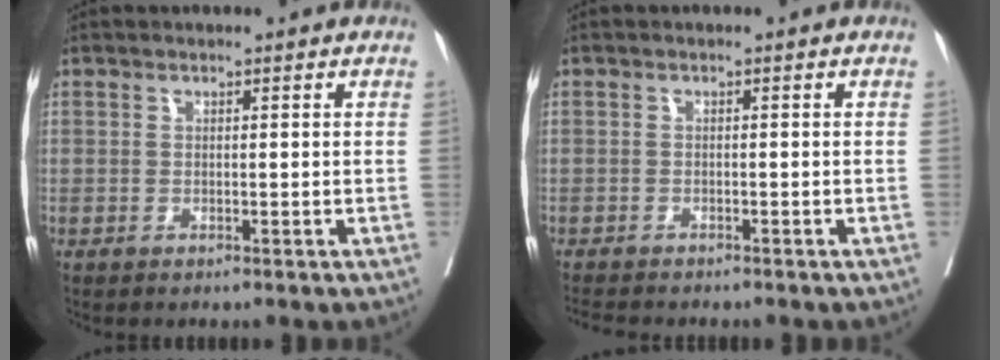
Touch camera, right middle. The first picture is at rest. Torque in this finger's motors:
{"motor_torque": [0.37, -0.38, 0.08, 0.02]}